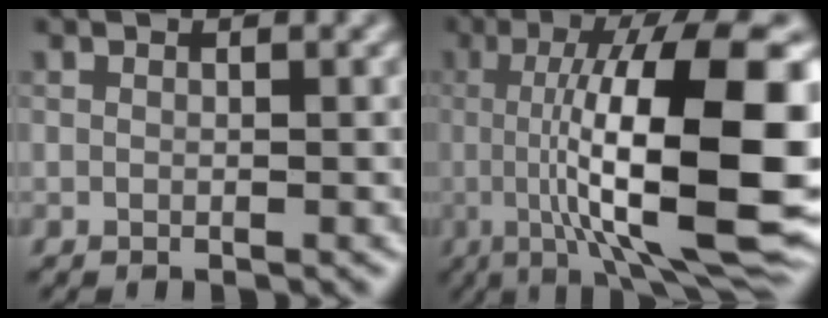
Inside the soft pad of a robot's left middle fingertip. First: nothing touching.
{"total": 16.1, "force": [-0.7, 4.3, 15.5], "torque": [-0.208, 0.020, -0.006]}